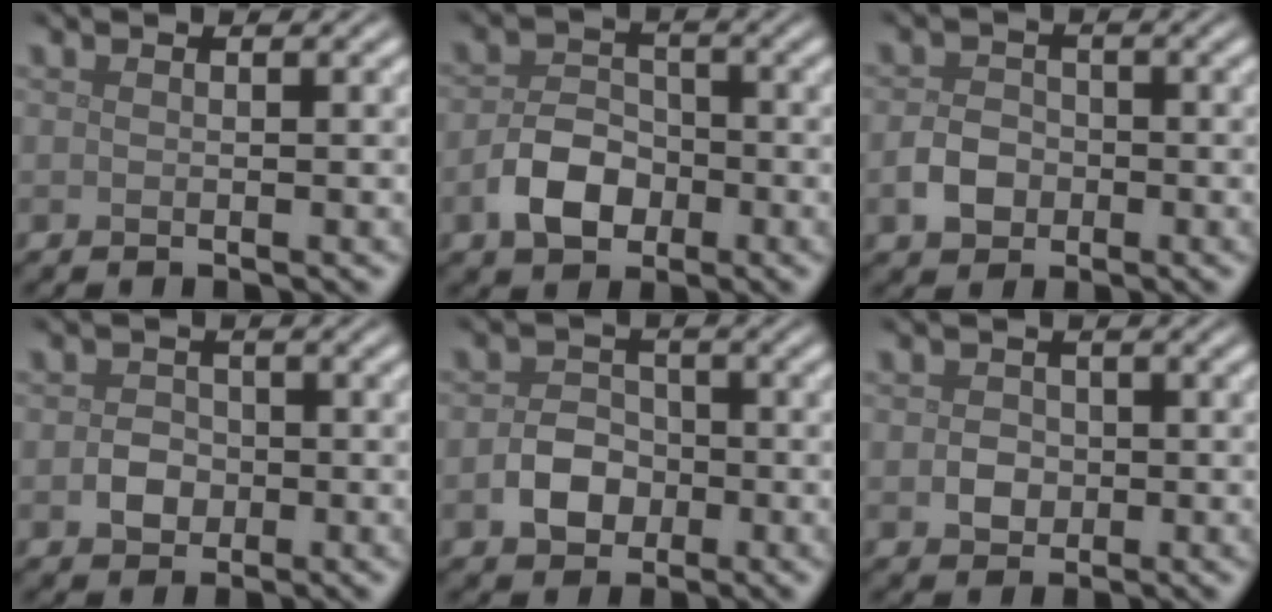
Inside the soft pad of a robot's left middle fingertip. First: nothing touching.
{"total": 4.3, "force": [-1.9, 2.9, 2.5], "torque": [-0.048, 0.004, -0.039]}
{"total": 2.7, "force": [-1.0, 2.1, 1.4], "torque": [-0.023, 0.002, -0.024]}
{"total": 2.1, "force": [-0.6, 1.8, 1.0], "torque": [-0.013, 0.001, -0.016]}
{"total": 3.2, "force": [-1.2, 2.5, 1.6], "torque": [-0.024, 0.004, -0.025]}
{"total": 1.8, "force": [-0.4, 1.6, 0.8], "torque": [-0.009, -0.001, -0.011]}